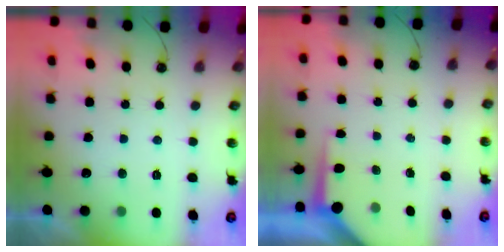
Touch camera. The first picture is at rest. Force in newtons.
{"total": 4.1, "press": 4.1, "slide": 0.4}